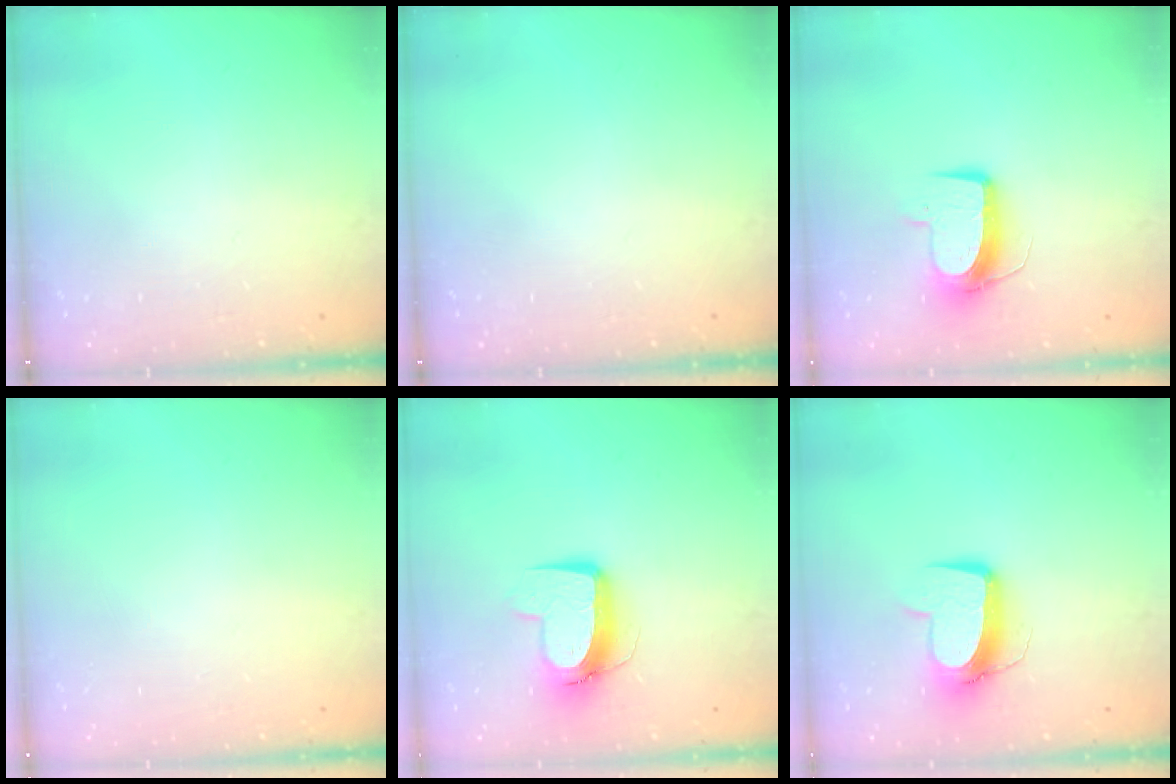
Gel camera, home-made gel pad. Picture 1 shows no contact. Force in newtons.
{"total": 0.0}
{"total": 9.5, "press": 9.5, "slide": 0.9}
{"total": 0.0}
{"total": 10.9, "press": 10.9, "slide": 1.2}
{"total": 11.1, "press": 11.0, "slide": 1.4}